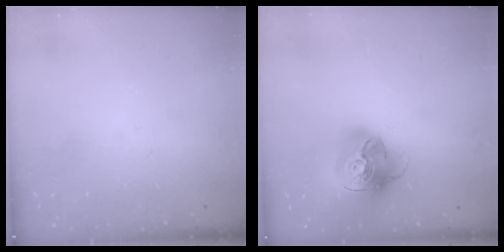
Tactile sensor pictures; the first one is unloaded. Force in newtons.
{"total": 19.5, "press": 19.4, "slide": 2.2}